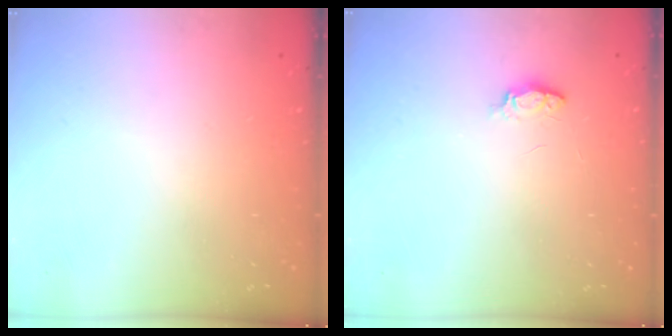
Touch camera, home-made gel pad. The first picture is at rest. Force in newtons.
{"total": 3.5, "press": 3.5, "slide": 0.6}